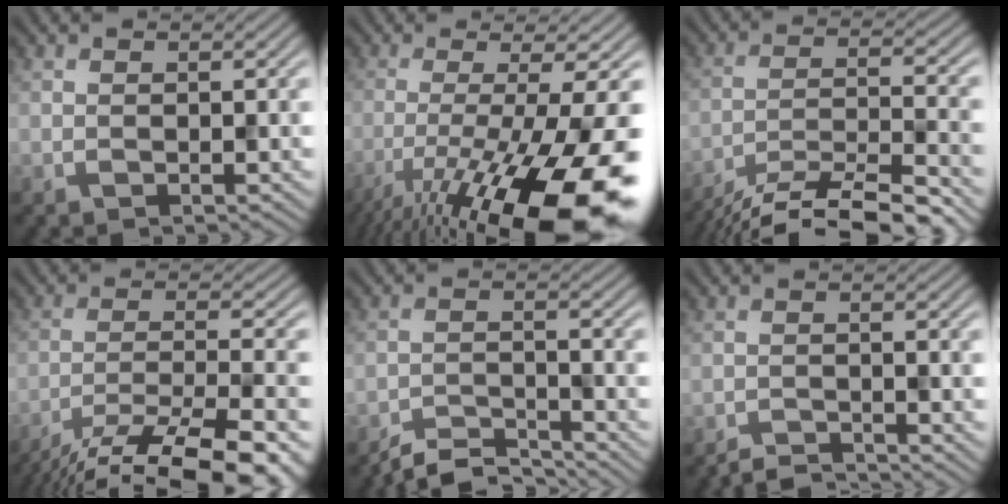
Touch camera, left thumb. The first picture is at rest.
{"total": 17.9, "force": [-8.8, 3.9, 15.1], "torque": [-0.226, -0.016, -0.144]}
{"total": 12.5, "force": [-10.7, 2.0, 6.1], "torque": [-0.100, -0.008, -0.177]}
{"total": 15.6, "force": [-12.8, 2.9, 8.5], "torque": [-0.145, -0.024, -0.188]}
{"total": 4.9, "force": [-4.7, 0.6, 1.5], "torque": [-0.029, -0.002, -0.091]}
{"total": 2.4, "force": [-2.3, 0.1, 0.5], "torque": [-0.003, 0.001, -0.047]}